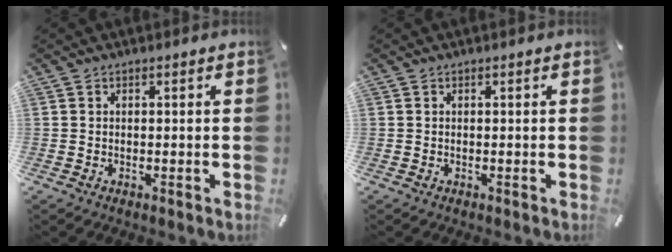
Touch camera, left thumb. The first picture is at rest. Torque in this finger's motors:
{"motor_torque": [0.06, 0.06, 0.00, 0.00, 0.00]}